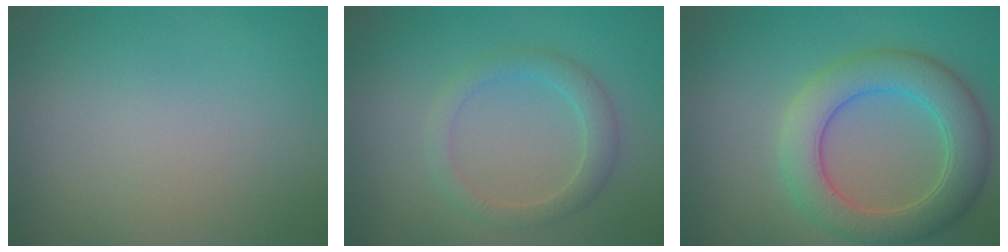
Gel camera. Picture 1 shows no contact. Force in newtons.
{"total": 2.4, "press": 2.4, "slide": 0.1}
{"total": 6.3, "press": 6.3, "slide": 0.4}